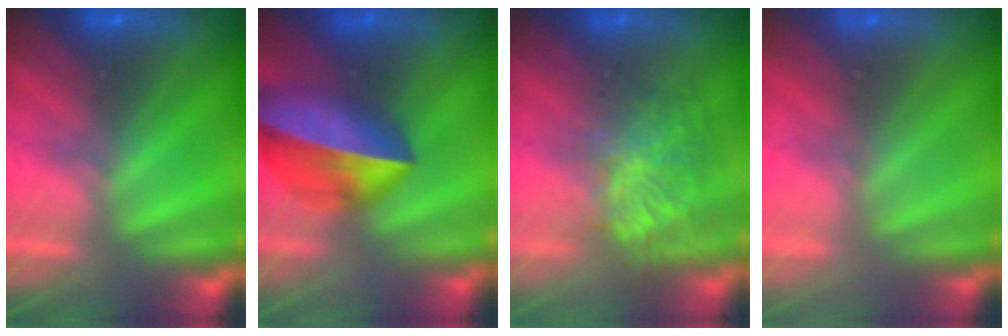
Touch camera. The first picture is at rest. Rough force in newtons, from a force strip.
{"total": 6.0}
{"total": 3.4}
{"total": 2.9}